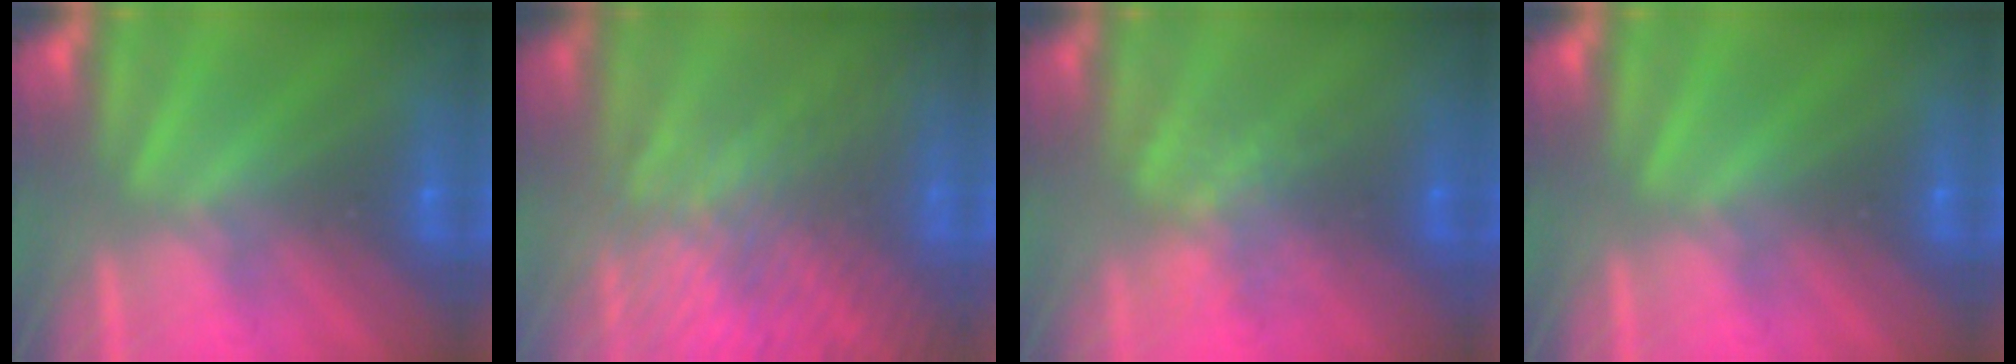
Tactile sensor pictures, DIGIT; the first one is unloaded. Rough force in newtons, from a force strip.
{"total": 7.6}
{"total": 4.3}
{"total": 0.0}